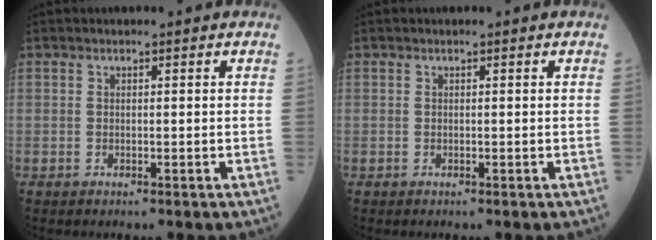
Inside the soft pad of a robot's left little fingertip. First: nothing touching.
{"total": 0.0}